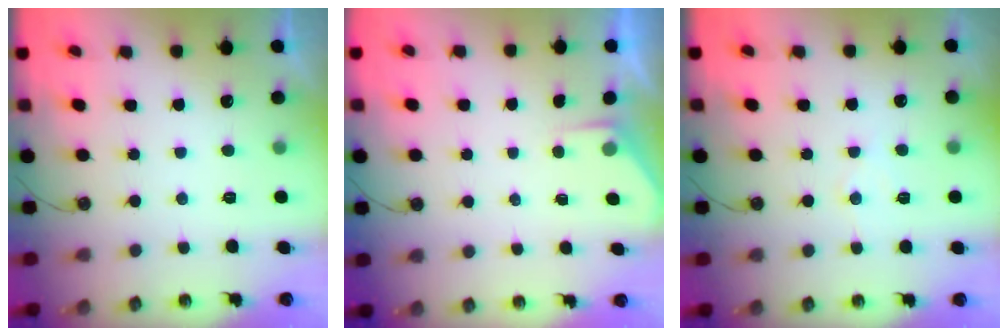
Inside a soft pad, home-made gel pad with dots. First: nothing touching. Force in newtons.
{"total": 1.6, "press": 1.6, "slide": 0.3}
{"total": 6.5, "press": 6.4, "slide": 0.7}